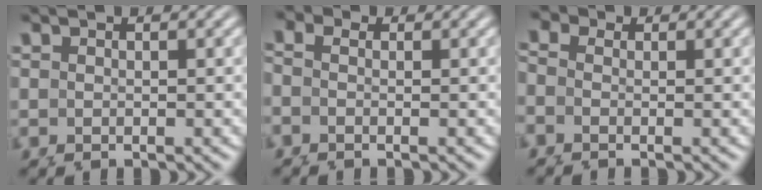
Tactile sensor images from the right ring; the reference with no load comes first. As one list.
[{"total": 1.6, "force": [0.0, 1.0, 1.2], "torque": [-0.033, -0.006, -0.001]}, {"total": 2.1, "force": [0.3, 1.7, 1.1], "torque": [-0.028, -0.004, -0.001]}]